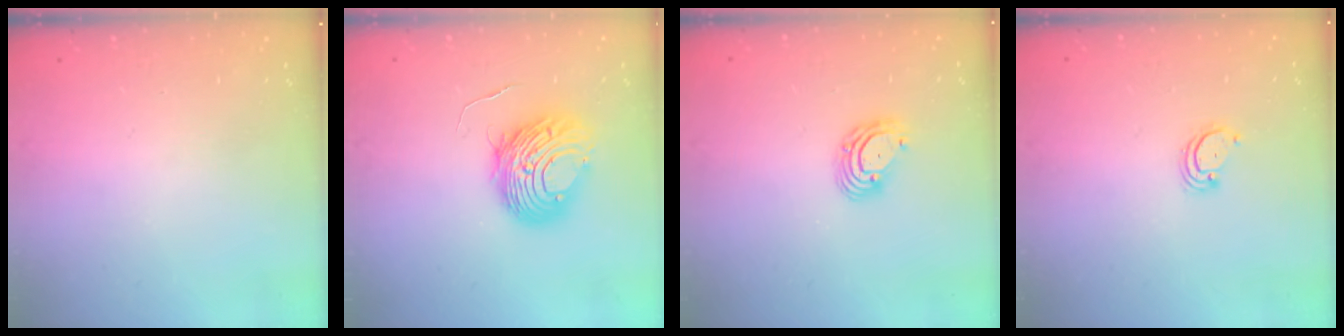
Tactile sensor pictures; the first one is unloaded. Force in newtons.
{"total": 10.3, "press": 10.3, "slide": 1.0}
{"total": 5.8, "press": 5.7, "slide": 0.8}
{"total": 2.3, "press": 2.3, "slide": 0.2}